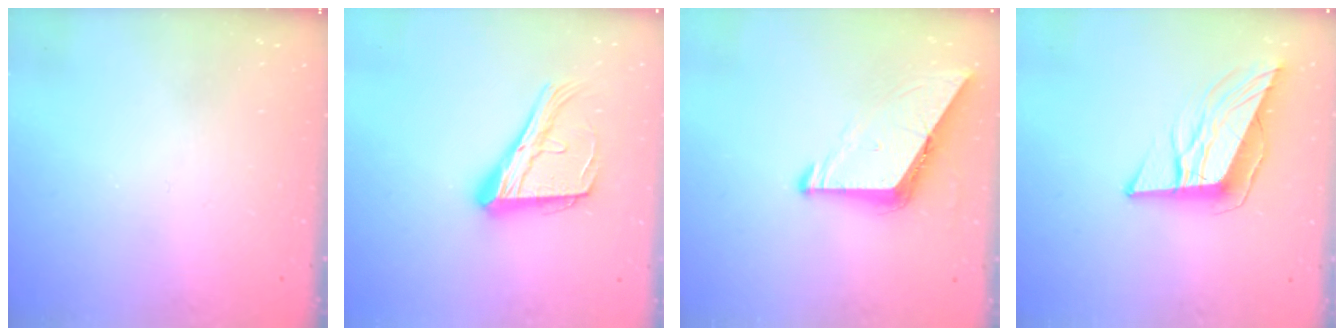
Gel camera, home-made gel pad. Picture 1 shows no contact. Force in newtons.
{"total": 17.9, "press": 17.8, "slide": 1.9}
{"total": 8.6, "press": 8.5, "slide": 0.9}
{"total": 11.2, "press": 10.6, "slide": 3.7}